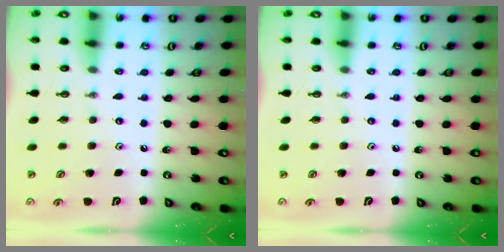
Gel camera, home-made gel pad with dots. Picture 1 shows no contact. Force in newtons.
{"total": 0.0}